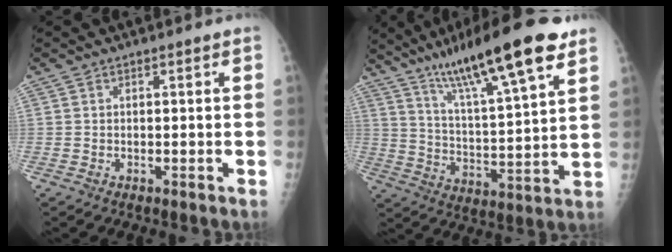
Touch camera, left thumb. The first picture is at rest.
{"total": 20.9, "force": [13.1, 3.3, 16.0], "torque": [-0.249, -0.043, 0.217]}